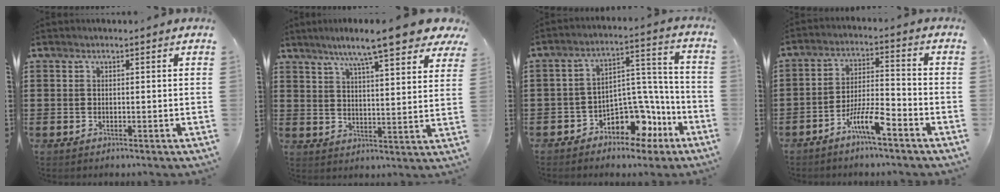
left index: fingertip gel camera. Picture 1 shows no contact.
{"total": 10.3, "force": [8.1, 0.4, 6.3], "torque": [-0.122, -0.029, 0.133]}
{"total": 8.4, "force": [-5.7, 4.9, 3.8], "torque": [-0.062, 0.022, -0.101]}
{"total": 7.2, "force": [-5.0, 1.2, 5.0], "torque": [-0.110, 0.000, -0.097]}